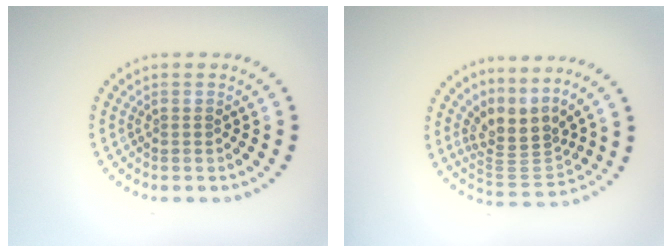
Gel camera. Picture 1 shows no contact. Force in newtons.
{"total": 3.6, "press": 2.4, "slide": 2.7}